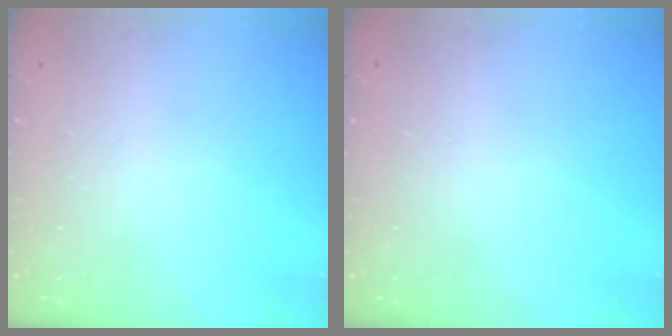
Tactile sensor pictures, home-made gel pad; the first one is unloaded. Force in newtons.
{"total": 0.0}